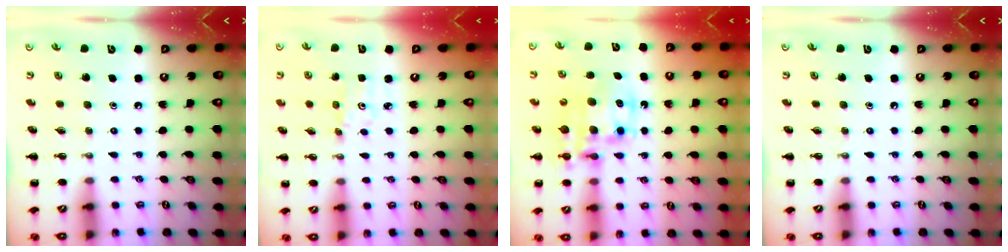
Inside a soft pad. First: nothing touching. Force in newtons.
{"total": 1.6, "press": 1.5, "slide": 0.3}
{"total": 12.0, "press": 11.7, "slide": 2.7}
{"total": 0.0}